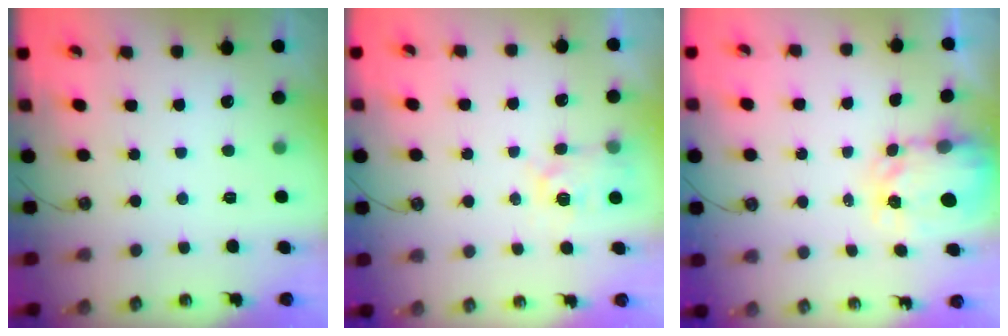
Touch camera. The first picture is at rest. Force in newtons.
{"total": 4.4, "press": 4.4, "slide": 0.4}
{"total": 5.0, "press": 5.0, "slide": 0.4}